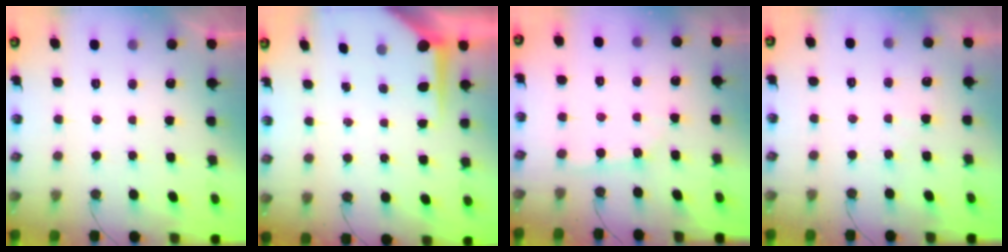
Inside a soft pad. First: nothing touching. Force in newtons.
{"total": 7.5, "press": 7.5, "slide": 0.7}
{"total": 2.2, "press": 2.2, "slide": 0.3}
{"total": 4.8, "press": 4.8, "slide": 0.6}